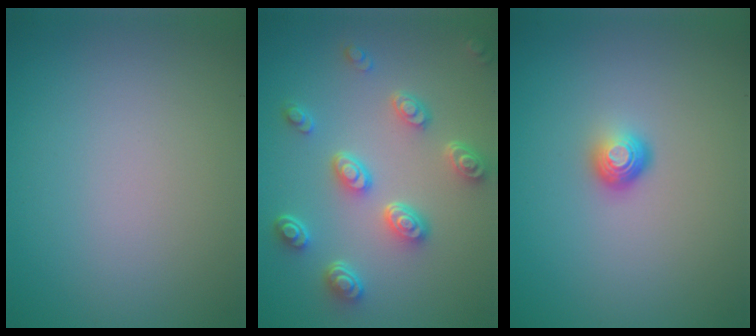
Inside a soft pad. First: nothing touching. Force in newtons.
{"total": 4.9, "press": 3.7, "slide": 3.2}
{"total": 1.7, "press": 1.1, "slide": 1.3}